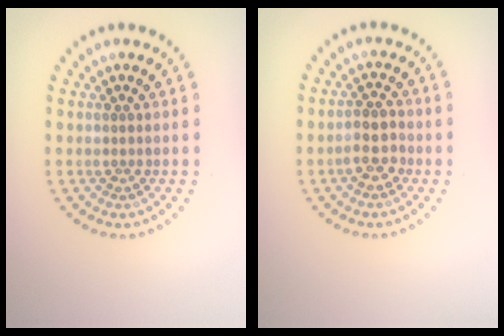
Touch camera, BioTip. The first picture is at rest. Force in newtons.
{"total": 2.5, "press": 2.4, "slide": 0.7}